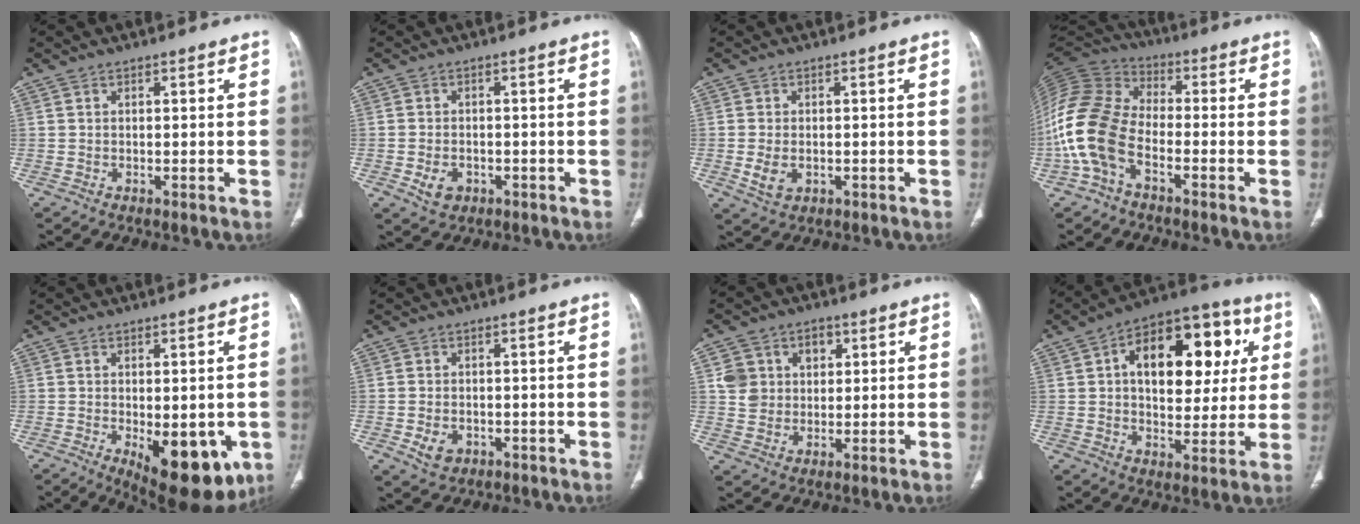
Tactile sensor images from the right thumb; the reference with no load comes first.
{"total": 4.1, "force": [-1.5, 3.1, 2.3], "torque": [-0.035, 0.005, -0.016]}
{"total": 4.2, "force": [-0.9, 2.9, 2.9], "torque": [-0.056, -0.002, -0.007]}
{"total": 15.6, "force": [-5.1, 9.6, 11.2], "torque": [-0.249, 0.045, -0.109]}
{"total": 14.3, "force": [-4.6, 6.6, 11.8], "torque": [-0.135, -0.011, -0.046]}
{"total": 4.2, "force": [-1.4, 3.2, 2.4], "torque": [-0.037, 0.004, -0.014]}
{"total": 8.6, "force": [2.5, 7.6, 3.4], "torque": [-0.020, -0.002, 0.048]}
{"total": 21.7, "force": [5.4, 12.3, 17.1], "torque": [-0.195, 0.018, 0.073]}